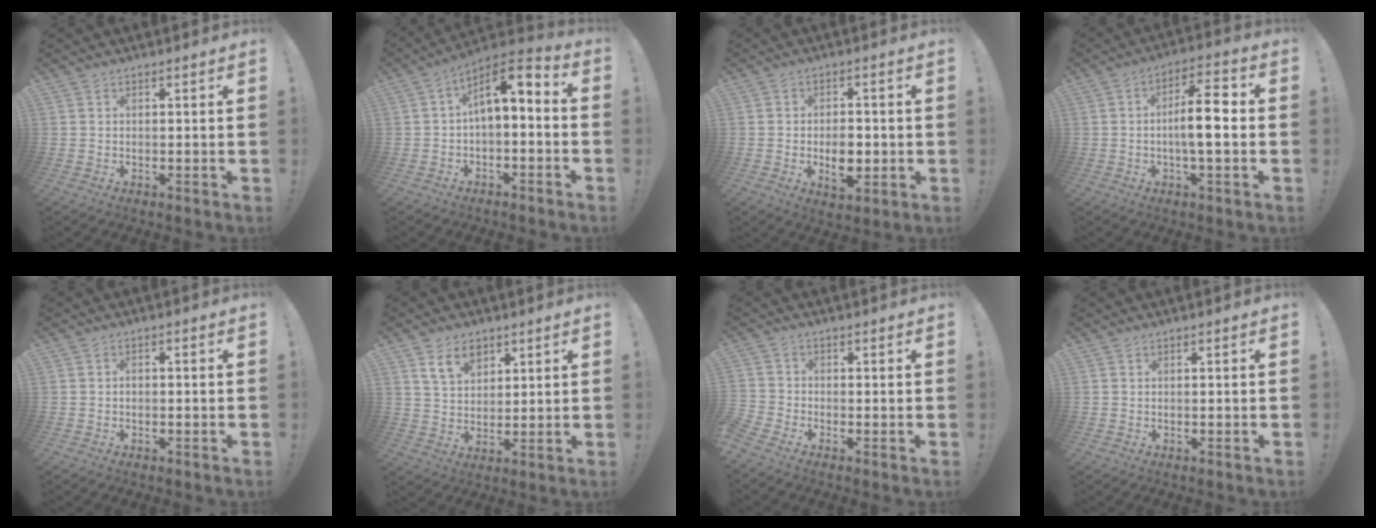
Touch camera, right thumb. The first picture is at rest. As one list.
[{"total": 7.4, "force": [0.8, 3.3, 6.6], "torque": [-0.099, -0.003, 0.016]}, {"total": 7.0, "force": [-1.5, 4.5, 5.1], "torque": [-0.071, 0.002, -0.026]}, {"total": 10.9, "force": [-1.0, 3.1, 10.4], "torque": [-0.174, 0.010, -0.023]}, {"total": 0.8, "force": [-0.6, 0.4, 0.4], "torque": [-0.012, 0.005, -0.010]}, {"total": 8.8, "force": [5.5, 5.7, 4.0], "torque": [-0.061, -0.022, 0.102]}, {"total": 2.6, "force": [-1.2, 1.9, 1.2], "torque": [-0.037, 0.003, -0.024]}, {"total": 0.0}]